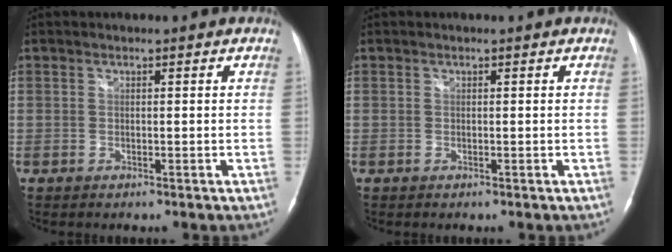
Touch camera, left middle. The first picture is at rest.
{"total": 0.0}